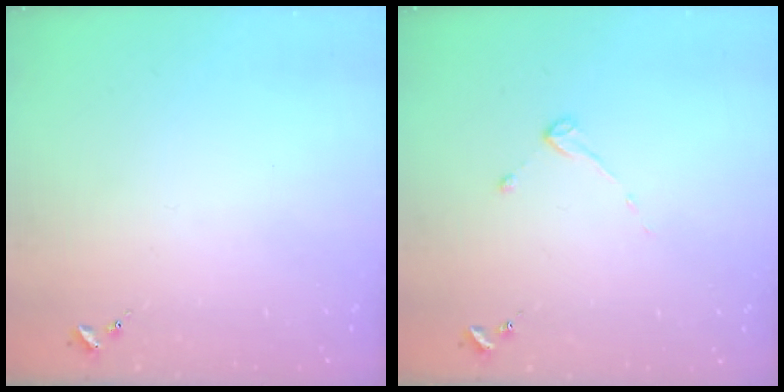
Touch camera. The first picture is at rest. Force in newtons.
{"total": 2.7, "press": 2.7, "slide": 0.3}